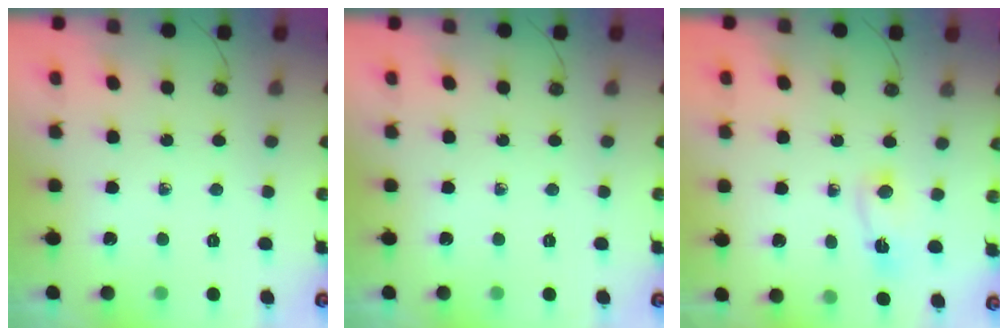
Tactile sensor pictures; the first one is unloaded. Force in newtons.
{"total": 0.0}
{"total": 2.4, "press": 2.3, "slide": 0.6}